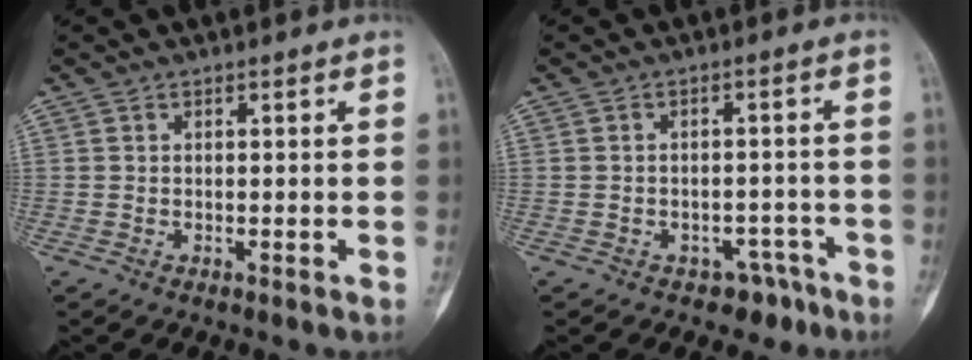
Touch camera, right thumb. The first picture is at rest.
{"total": 4.8, "force": [-3.2, 3.5, 1.2], "torque": [0.012, 0.034, -0.037]}